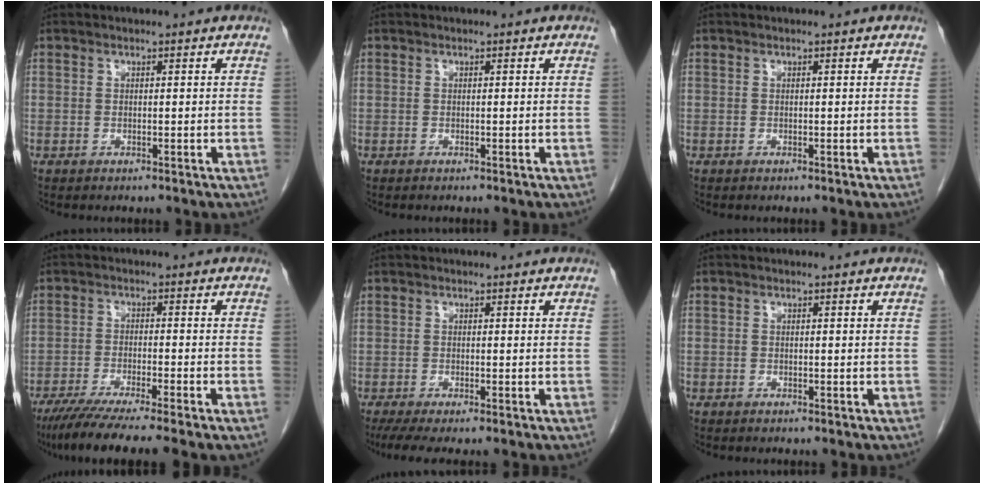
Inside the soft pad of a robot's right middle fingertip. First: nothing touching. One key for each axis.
{"total": 0.0}
{"total": 0.0}
{"total": 10.2, "fx": -8.1, "fy": -0.7, "fz": 6.2, "tx": -0.087, "ty": -0.028, "tz": -0.128}
{"total": 5.1, "fx": -3.9, "fy": 0.5, "fz": 3.2, "tx": -0.054, "ty": -0.016, "tz": -0.064}
{"total": 0.7, "fx": -0.5, "fy": 0.5, "fz": 0.0, "tx": -0.005, "ty": 0.004, "tz": -0.010}